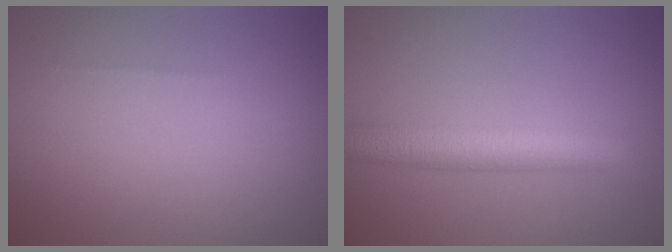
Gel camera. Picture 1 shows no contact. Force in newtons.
{"total": 5.1, "press": 5.1, "slide": 0.1}